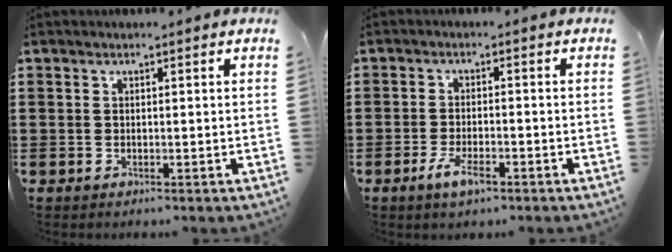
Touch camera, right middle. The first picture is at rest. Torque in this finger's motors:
{"motor_torque": [1.73, -0.10, 0.38, 0.08]}